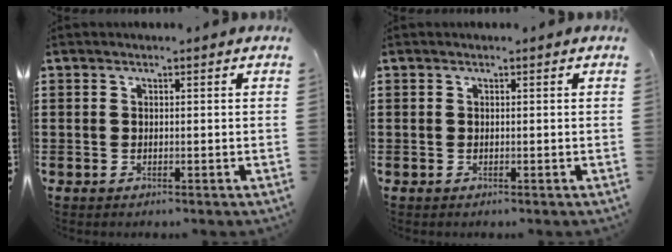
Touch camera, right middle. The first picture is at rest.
{"total": 0.0}